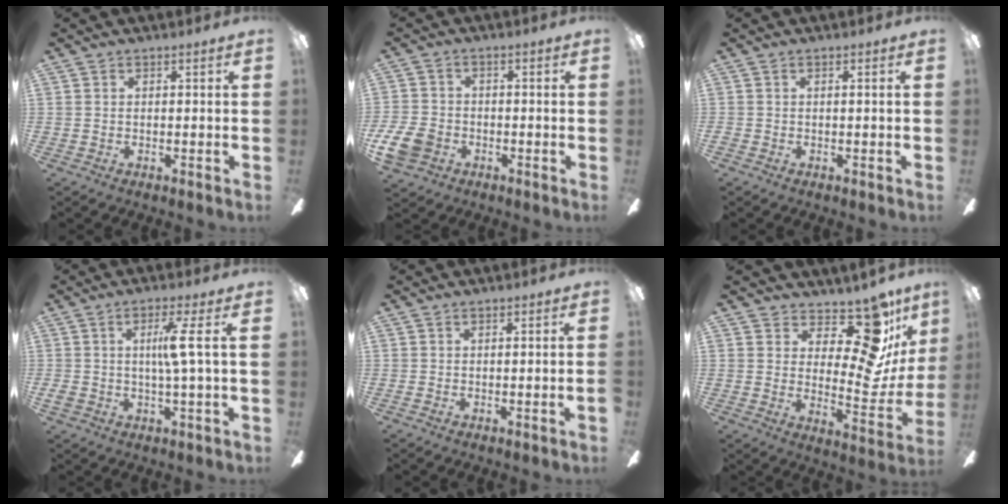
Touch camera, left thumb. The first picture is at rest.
{"total": 8.2, "force": [-3.6, 6.0, 4.3], "torque": [-0.094, 0.019, -0.068]}
{"total": 0.7, "force": [-0.1, 0.0, 0.7], "torque": [-0.012, 0.000, -0.003]}
{"total": 7.0, "force": [1.2, 0.2, 6.9], "torque": [-0.134, 0.003, 0.012]}
{"total": 1.2, "force": [-0.4, -0.3, 1.1], "torque": [-0.018, -0.003, -0.007]}
{"total": 16.2, "force": [9.7, 6.9, 10.9], "torque": [-0.155, -0.081, 0.167]}